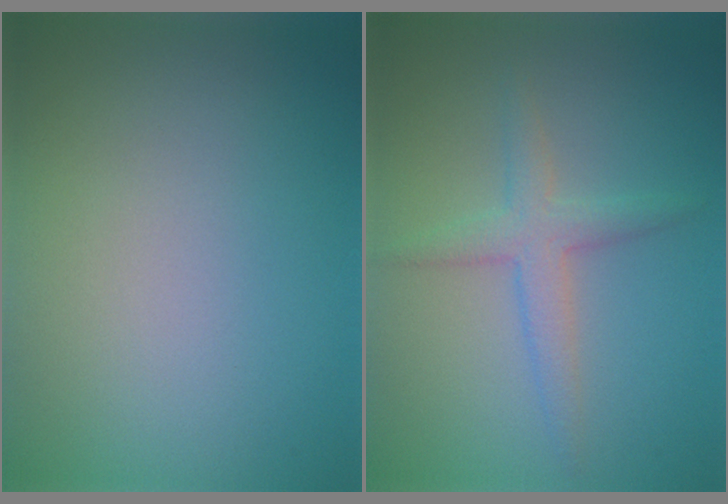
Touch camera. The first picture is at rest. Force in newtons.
{"total": 2.7, "press": 2.7, "slide": 0.1}